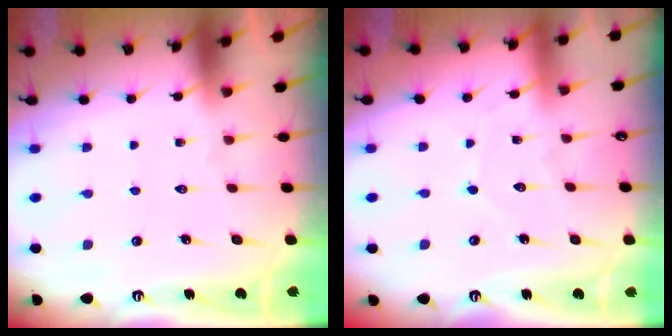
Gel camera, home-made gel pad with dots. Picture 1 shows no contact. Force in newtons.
{"total": 3.7, "press": 3.7, "slide": 0.5}